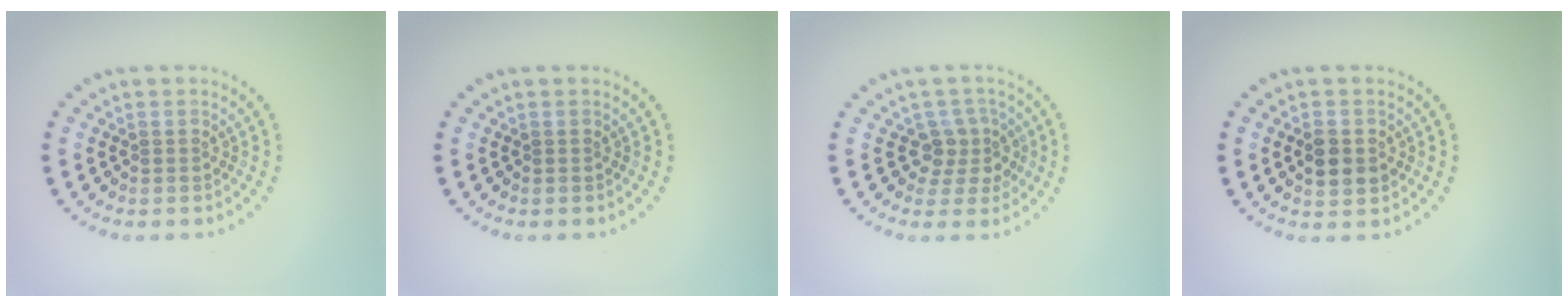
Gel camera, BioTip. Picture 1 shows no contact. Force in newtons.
{"total": 0.0}
{"total": 2.7, "press": 2.2, "slide": 1.5}
{"total": 2.5, "press": 2.5, "slide": 0.2}